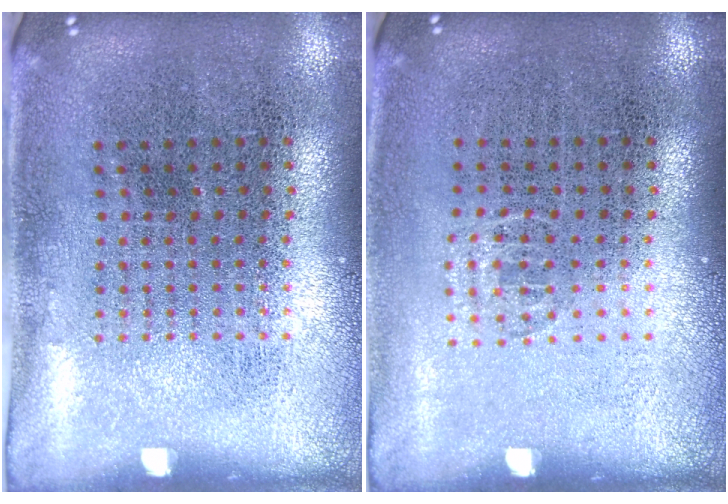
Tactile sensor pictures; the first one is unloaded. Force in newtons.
{"total": 0.5, "press": 0.4, "slide": 0.3}